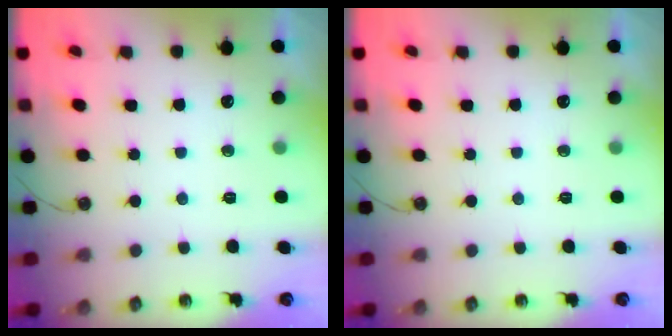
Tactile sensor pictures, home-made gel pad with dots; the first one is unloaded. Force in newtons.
{"total": 0.0}